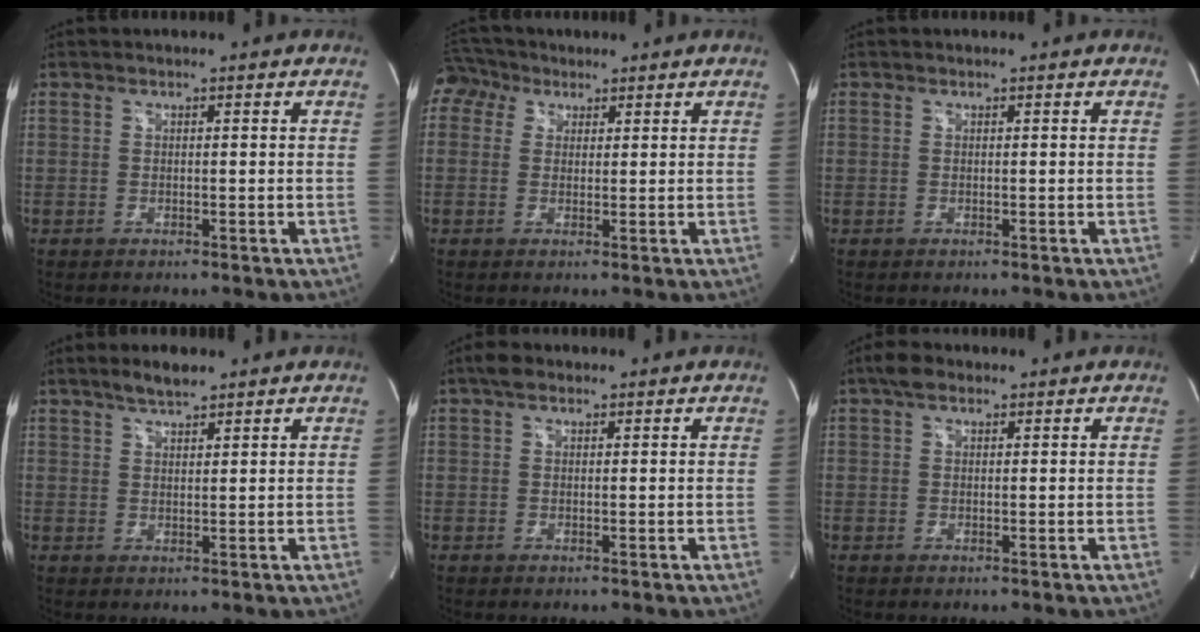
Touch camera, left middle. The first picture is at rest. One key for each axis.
{"total": 5.4, "fx": 3.1, "fy": 4.2, "fz": 1.1, "tx": -0.031, "ty": 0.035, "tz": 0.062}
{"total": 0.0}
{"total": 3.7, "fx": 3.0, "fy": 0.7, "fz": 1.9, "tx": -0.044, "ty": 0.005, "tz": 0.057}
{"total": 2.0, "fx": 1.4, "fy": 1.0, "fz": 1.0, "tx": -0.024, "ty": 0.017, "tz": 0.023}
{"total": 2.5, "fx": 1.7, "fy": 1.2, "fz": 1.4, "tx": -0.032, "ty": 0.018, "tz": 0.029}